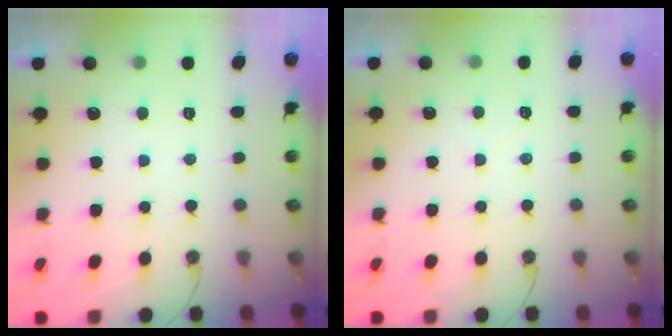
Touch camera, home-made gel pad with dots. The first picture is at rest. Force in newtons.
{"total": 3.1, "press": 3.1, "slide": 0.4}